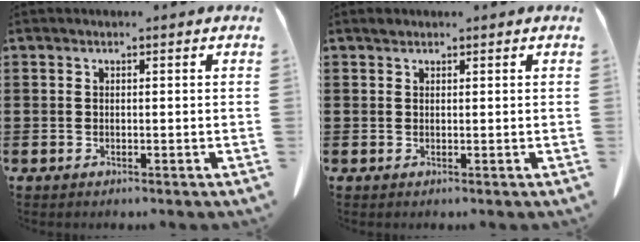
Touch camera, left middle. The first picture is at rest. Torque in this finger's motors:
{"motor_torque": [0.02, 0.00, 0.00, 0.00]}